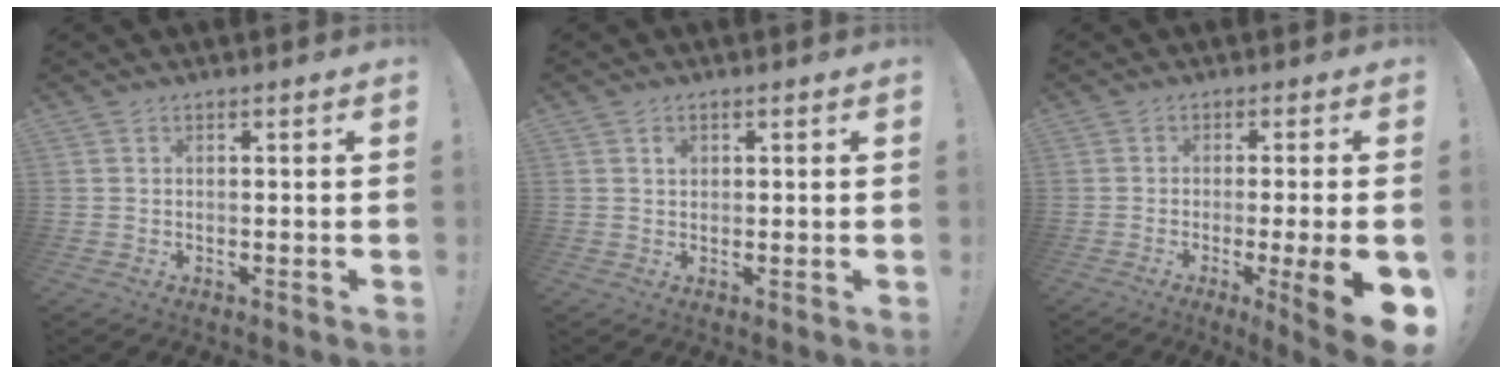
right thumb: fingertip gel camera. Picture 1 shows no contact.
{"total": 1.2, "force": [0.5, 0.9, 0.5], "torque": [0.005, -0.005, 0.006]}
{"total": 11.4, "force": [-3.0, 0.3, 11.0], "torque": [-0.145, -0.003, -0.037]}